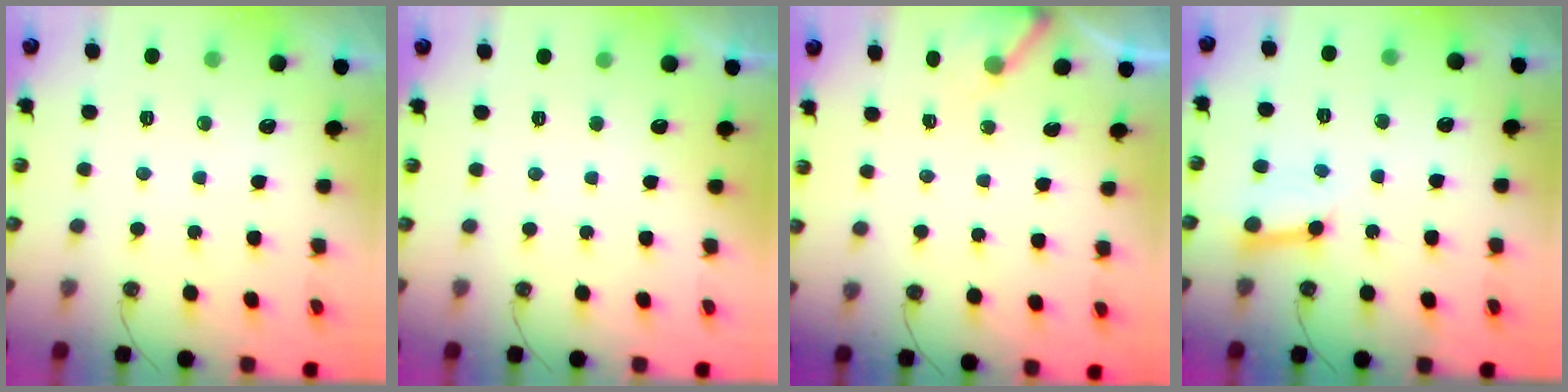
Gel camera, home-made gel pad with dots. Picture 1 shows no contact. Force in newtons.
{"total": 0.0}
{"total": 2.7, "press": 2.7, "slide": 0.2}
{"total": 6.7, "press": 6.6, "slide": 0.9}